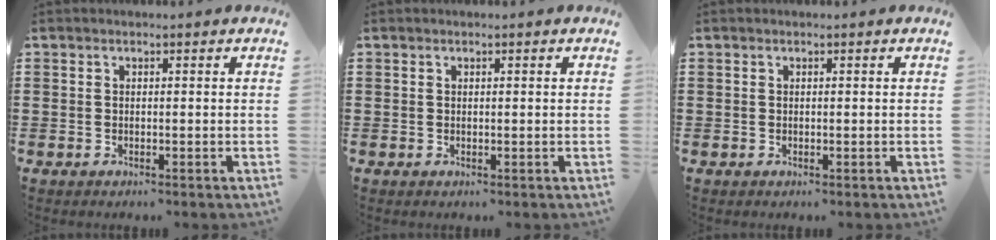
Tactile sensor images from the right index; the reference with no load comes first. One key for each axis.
{"total": 0.0}
{"total": 0.0}